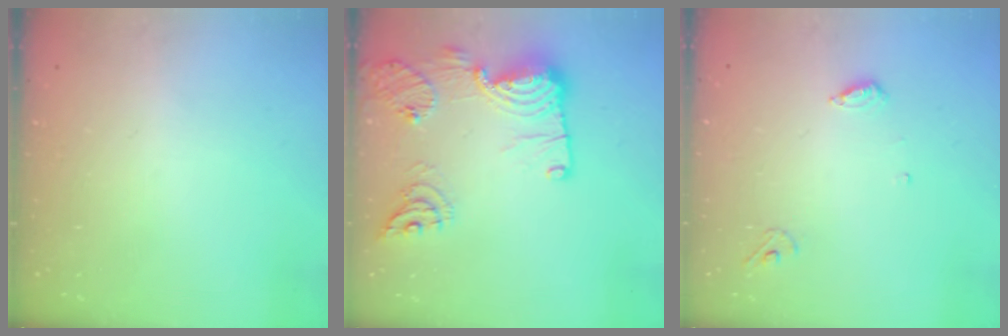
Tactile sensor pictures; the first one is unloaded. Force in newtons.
{"total": 19.1, "press": 18.3, "slide": 5.5}
{"total": 5.9, "press": 5.9, "slide": 0.6}